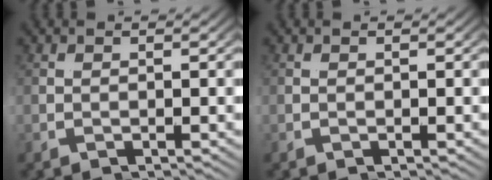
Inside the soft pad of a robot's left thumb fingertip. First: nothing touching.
{"total": 0.0}